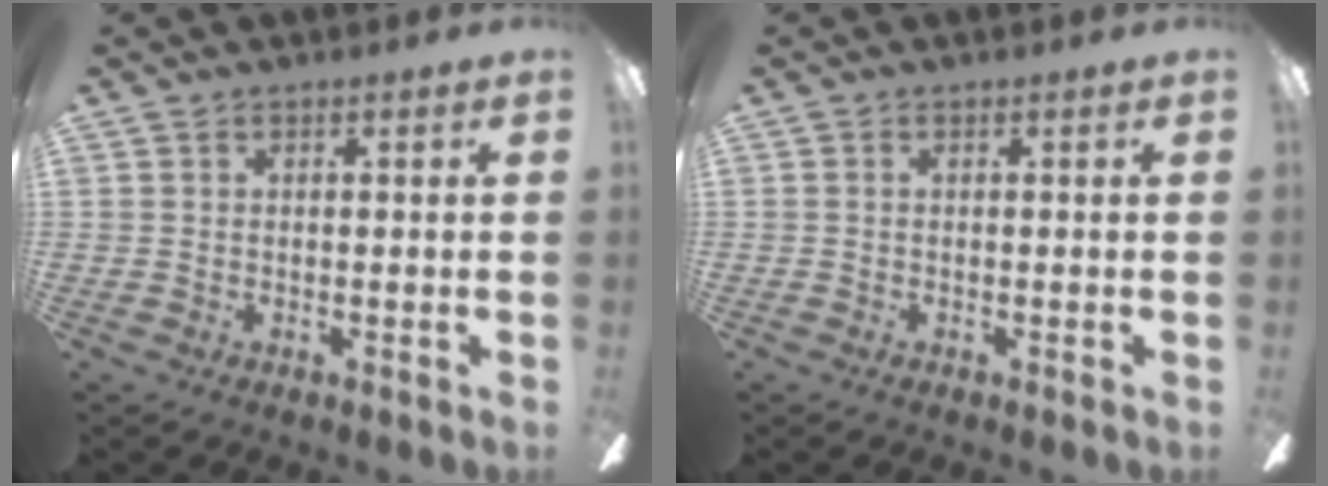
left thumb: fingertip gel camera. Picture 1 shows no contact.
{"total": 0.0}